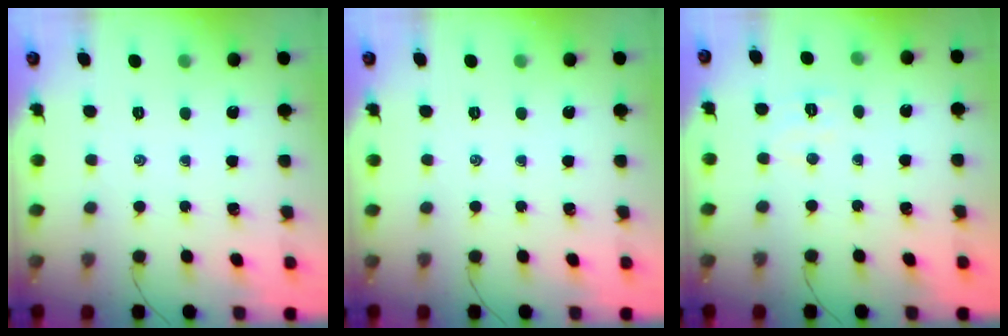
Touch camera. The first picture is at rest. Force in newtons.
{"total": 0.0}
{"total": 4.6, "press": 4.5, "slide": 1.0}